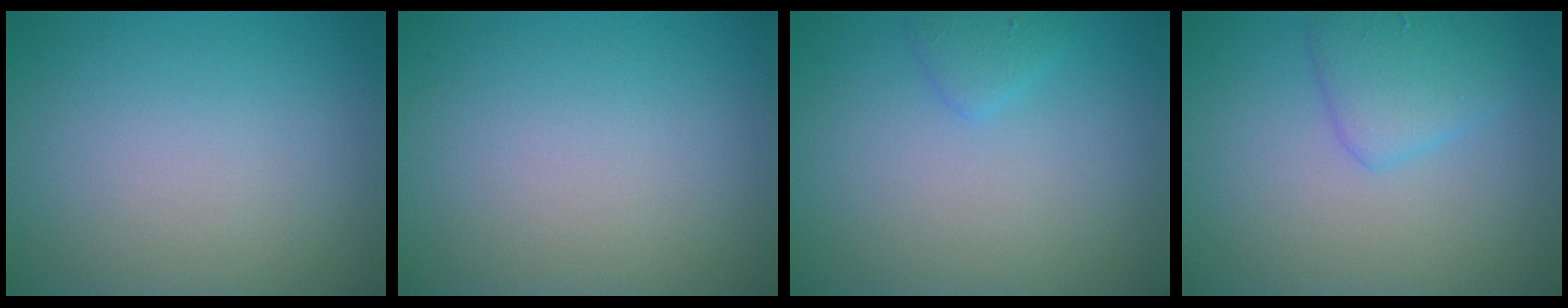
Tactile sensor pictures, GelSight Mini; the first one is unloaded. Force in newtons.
{"total": 0.0}
{"total": 1.2, "press": 1.2, "slide": 0.1}
{"total": 2.9, "press": 2.9, "slide": 0.1}